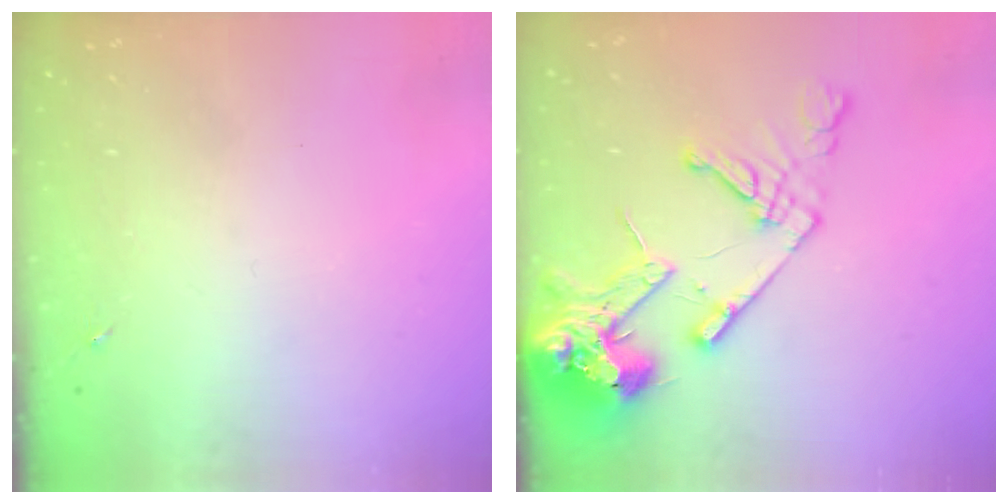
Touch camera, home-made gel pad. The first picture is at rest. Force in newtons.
{"total": 16.9, "press": 16.7, "slide": 2.4}